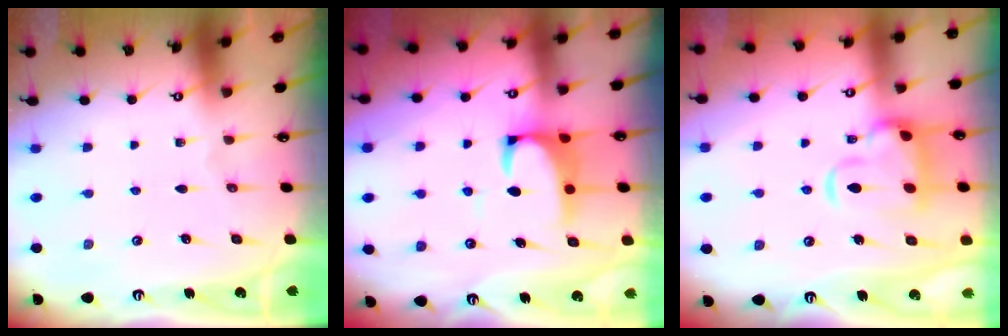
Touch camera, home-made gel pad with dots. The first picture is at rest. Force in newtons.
{"total": 3.0, "press": 2.8, "slide": 1.1}
{"total": 7.4, "press": 7.2, "slide": 1.7}